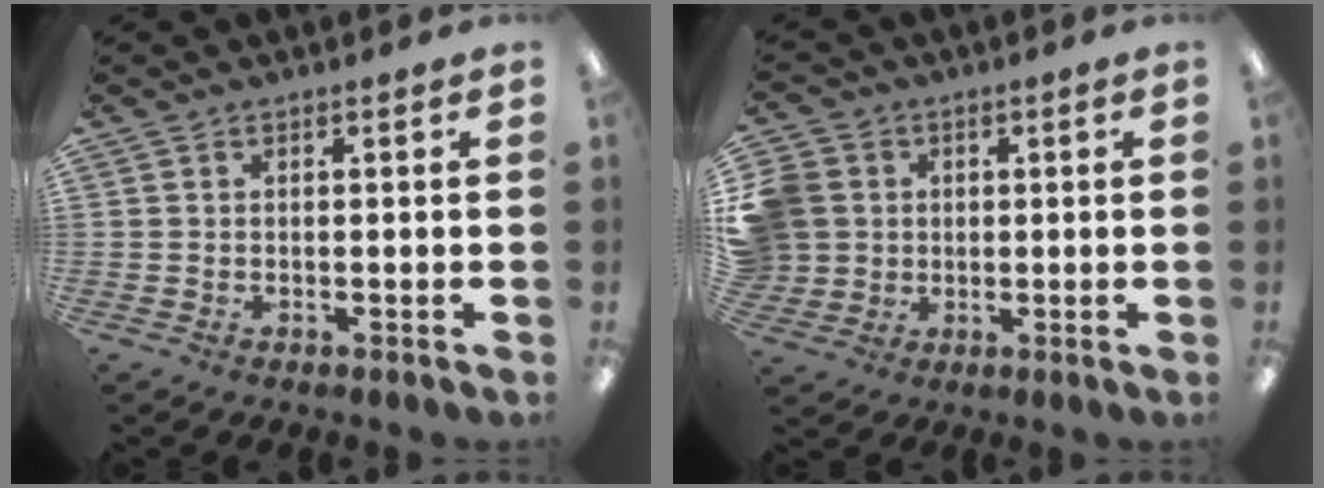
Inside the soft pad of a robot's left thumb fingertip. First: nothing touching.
{"total": 8.4, "force": [1.5, 8.0, 1.9], "torque": [-0.062, 0.013, 0.038]}